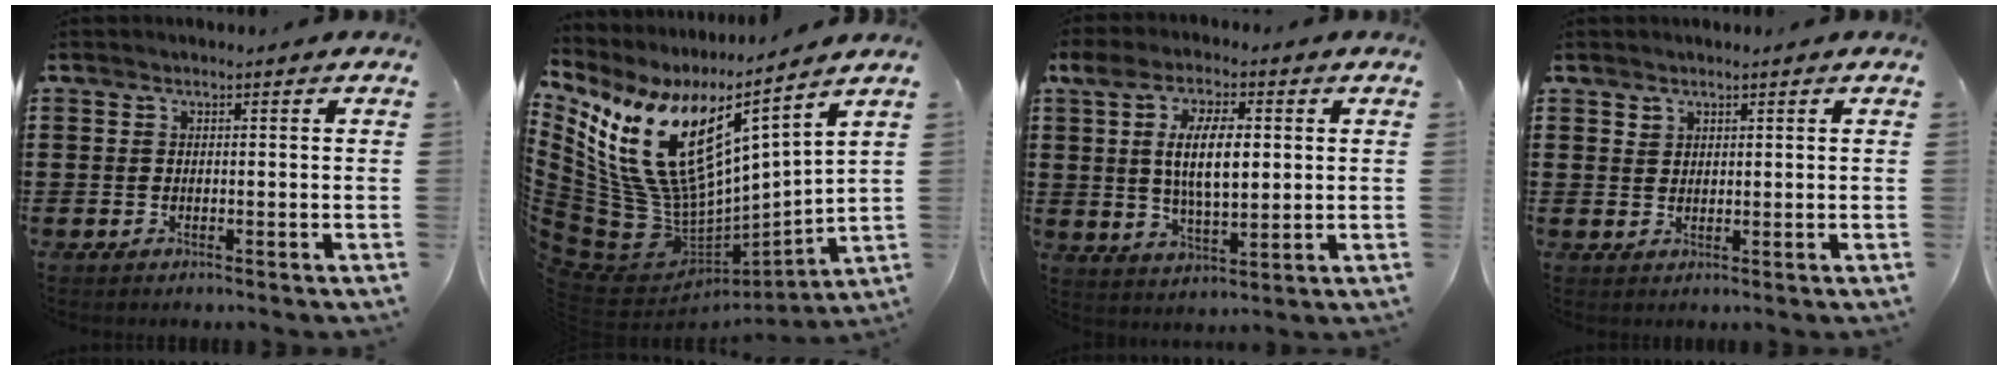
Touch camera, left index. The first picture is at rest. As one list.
[{"total": 15.9, "force": [6.5, 8.5, 11.8], "torque": [-0.271, -0.057, 0.113]}, {"total": 9.6, "force": [1.7, 4.0, 8.5], "torque": [-0.166, 0.010, 0.024]}, {"total": 1.5, "force": [1.2, 0.8, 0.1], "torque": [-0.005, 0.000, 0.024]}]